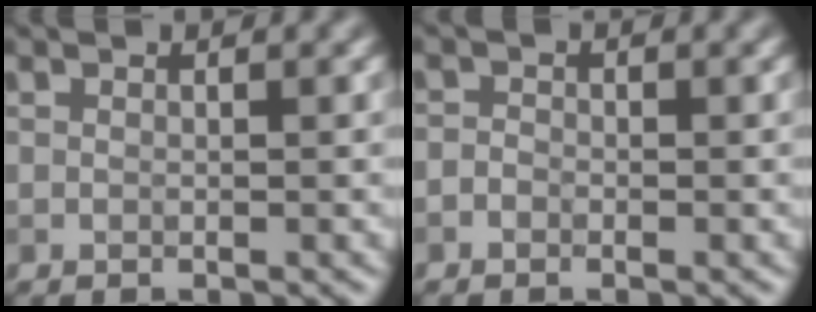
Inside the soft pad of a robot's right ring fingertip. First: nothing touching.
{"total": 0.9, "force": [-0.5, 0.7, 0.3], "torque": [-0.001, -0.002, -0.015]}